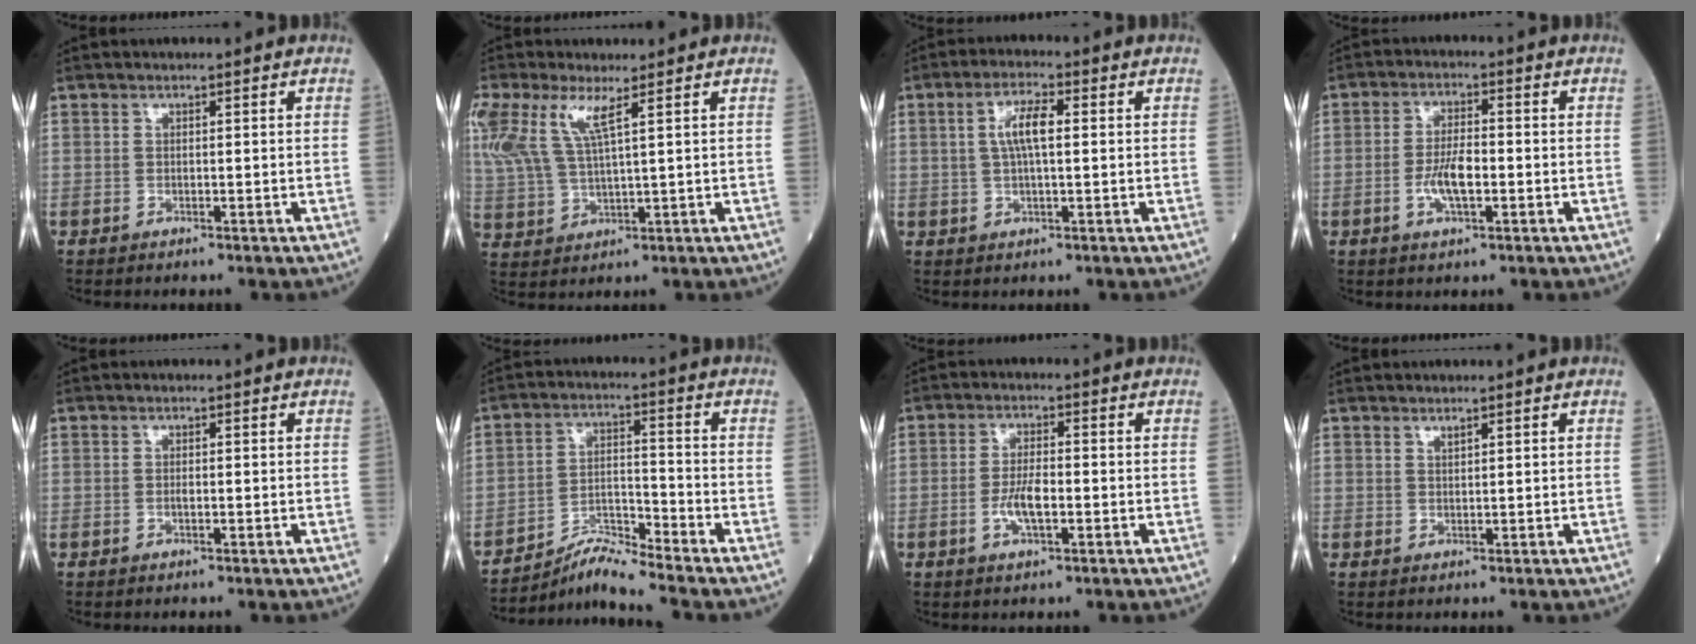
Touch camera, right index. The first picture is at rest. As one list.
[{"total": 11.3, "force": [5.9, 2.9, 9.3], "torque": [-0.237, 0.011, 0.115]}, {"total": 5.2, "force": [0.9, 1.1, 5.0], "torque": [-0.097, 0.012, 0.016]}, {"total": 5.4, "force": [-1.3, 1.6, 5.0], "torque": [-0.099, 0.003, -0.024]}, {"total": 0.8, "force": [-0.2, 0.3, 0.7], "torque": [-0.014, 0.000, -0.002]}, {"total": 6.5, "force": [-6.2, -1.7, 1.1], "torque": [-0.031, -0.002, -0.110]}, {"total": 4.7, "force": [-1.2, 1.3, 4.3], "torque": [-0.085, 0.002, -0.022]}, {"total": 0.8, "force": [0.7, 0.1, 0.4], "torque": [-0.009, -0.005, 0.014]}]